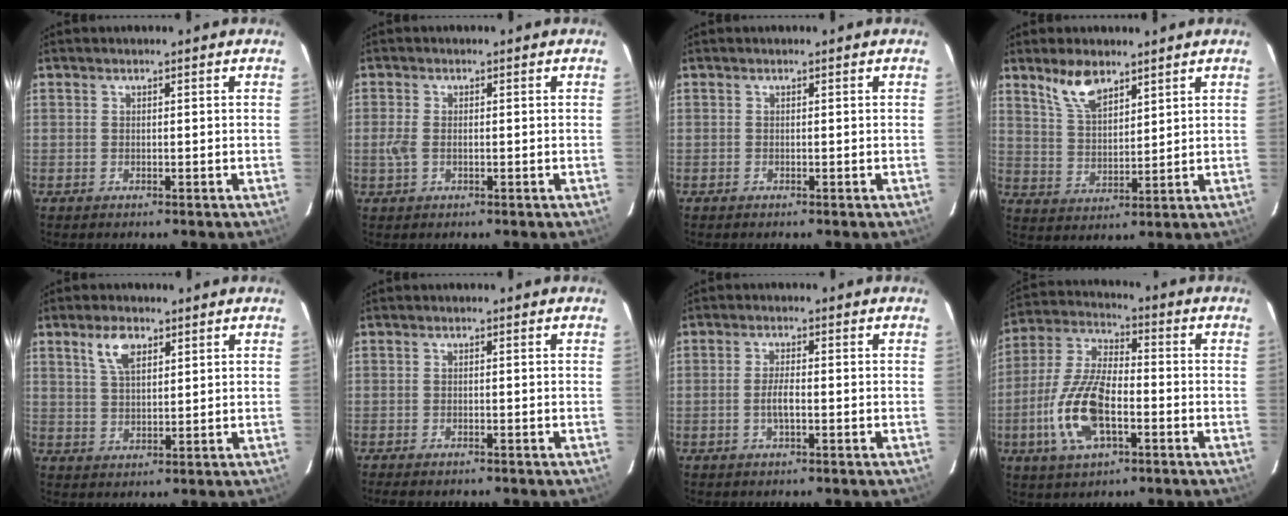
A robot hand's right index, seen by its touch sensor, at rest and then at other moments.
{"total": 2.4, "force": [-0.3, 1.4, 2.0], "torque": [-0.045, 0.001, -0.005]}
{"total": 0.0}
{"total": 7.6, "force": [5.5, 3.1, 4.2], "torque": [-0.077, 0.008, 0.113]}
{"total": 5.5, "force": [3.1, 2.6, 3.7], "torque": [-0.070, 0.010, 0.061]}
{"total": 3.1, "force": [-2.7, 0.8, 1.4], "torque": [-0.035, -0.012, -0.045]}
{"total": 2.7, "force": [-0.8, 0.6, 2.5], "torque": [-0.051, 0.002, -0.014]}
{"total": 14.0, "force": [-4.5, 6.2, 11.7], "torque": [-0.254, 0.002, -0.084]}